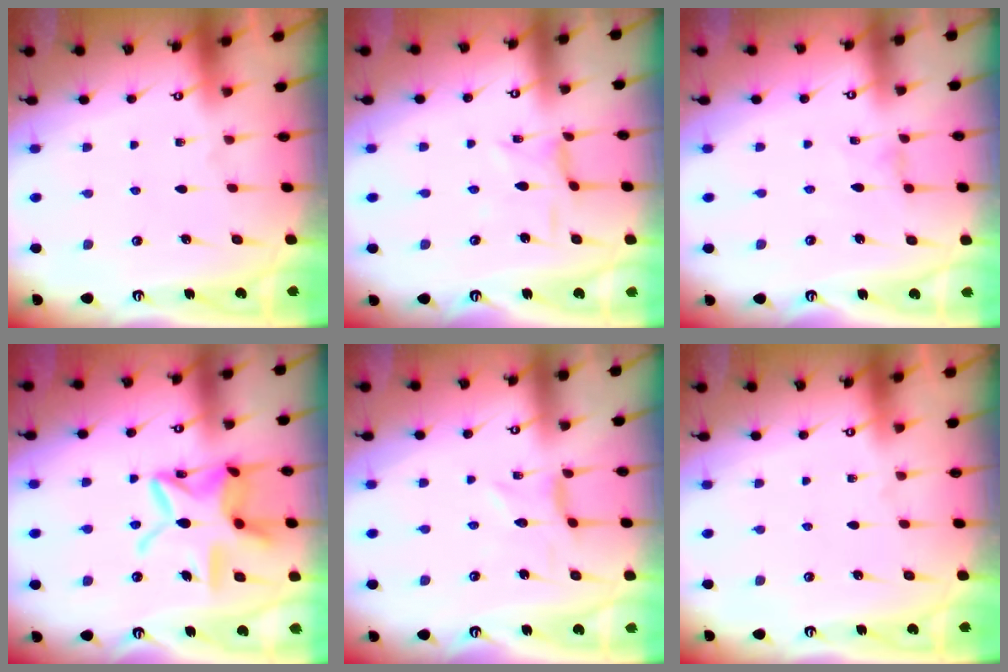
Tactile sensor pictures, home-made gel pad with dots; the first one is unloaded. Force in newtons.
{"total": 1.7, "press": 1.6, "slide": 0.3}
{"total": 0.0}
{"total": 17.9, "press": 17.8, "slide": 1.7}
{"total": 0.0}
{"total": 0.0}